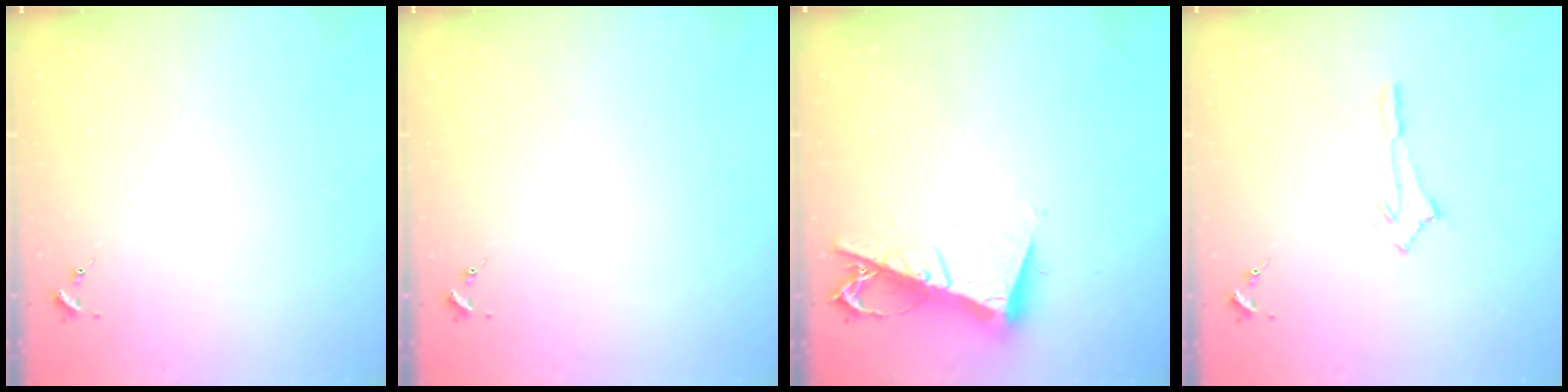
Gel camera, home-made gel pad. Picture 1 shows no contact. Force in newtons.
{"total": 0.0}
{"total": 10.0, "press": 10.0, "slide": 0.8}
{"total": 2.6, "press": 2.6, "slide": 0.4}